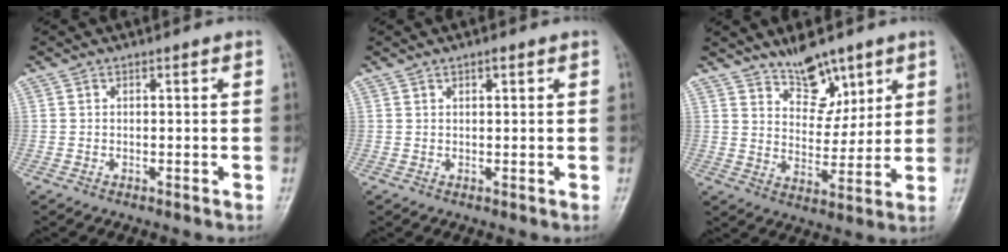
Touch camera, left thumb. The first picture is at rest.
{"total": 1.2, "force": [0.7, 0.5, 0.8], "torque": [-0.008, -0.001, 0.009]}
{"total": 9.1, "force": [6.5, 4.6, 4.3], "torque": [-0.033, -0.049, 0.113]}